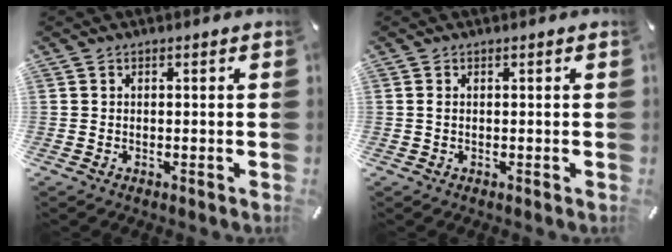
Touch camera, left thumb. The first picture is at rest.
{"total": 0.6, "force": [-0.1, 0.1, 0.6], "torque": [-0.013, 0.000, -0.002]}